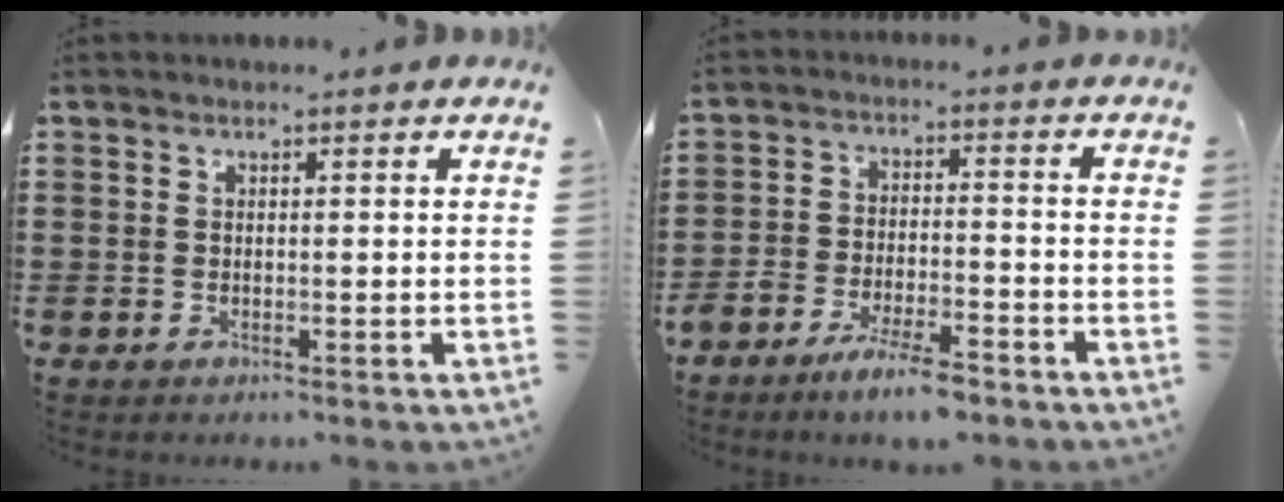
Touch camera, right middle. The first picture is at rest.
{"total": 6.1, "force": [-5.3, 1.3, 2.6], "torque": [-0.052, 0.008, -0.102]}